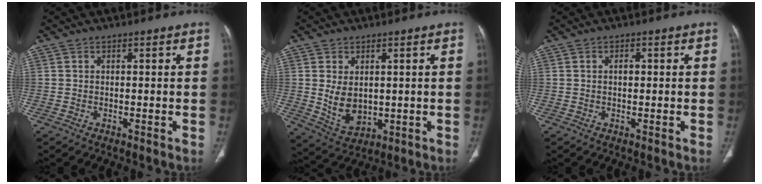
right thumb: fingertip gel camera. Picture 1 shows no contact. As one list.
[{"total": 7.3, "force": [0.7, 5.1, 5.2], "torque": [-0.078, -0.016, 0.035]}, {"total": 1.4, "force": [0.2, 0.8, 1.2], "torque": [-0.021, 0.003, 0.004]}]